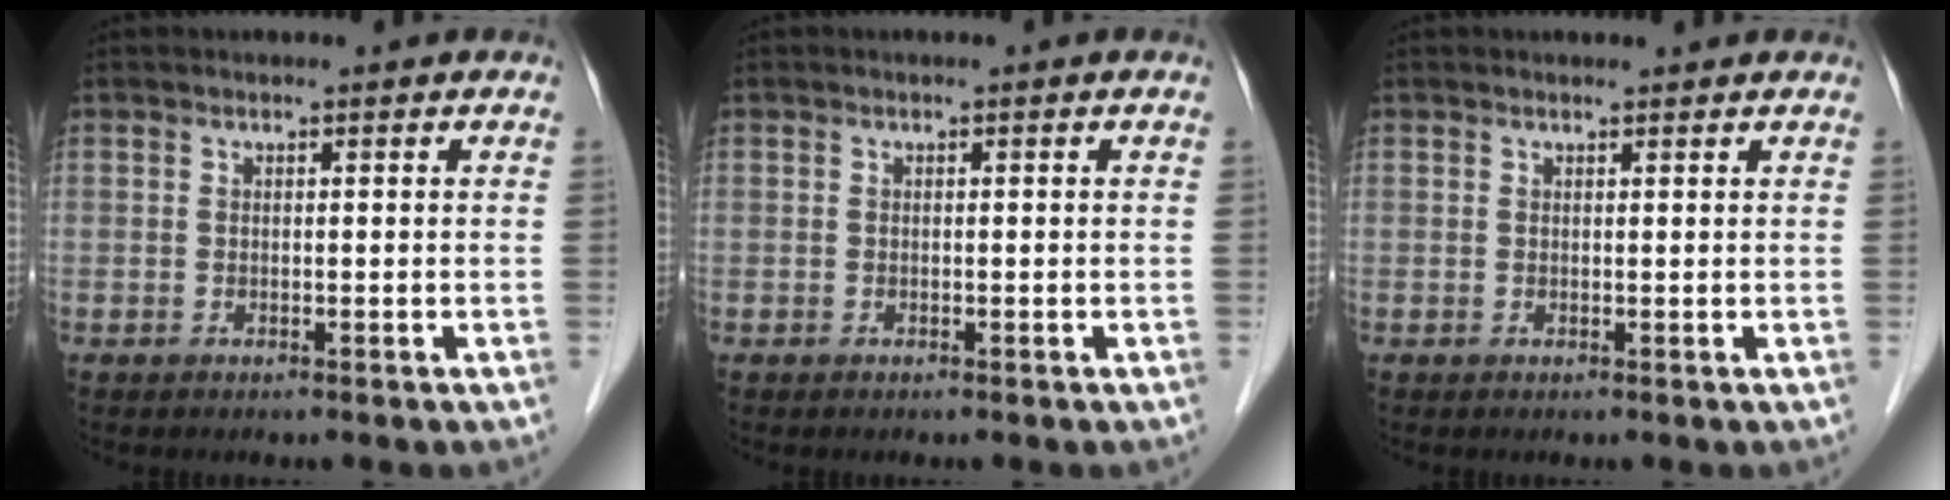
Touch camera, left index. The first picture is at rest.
{"total": 0.0}
{"total": 1.4, "force": [1.4, 0.2, 0.2], "torque": [-0.011, 0.005, 0.018]}